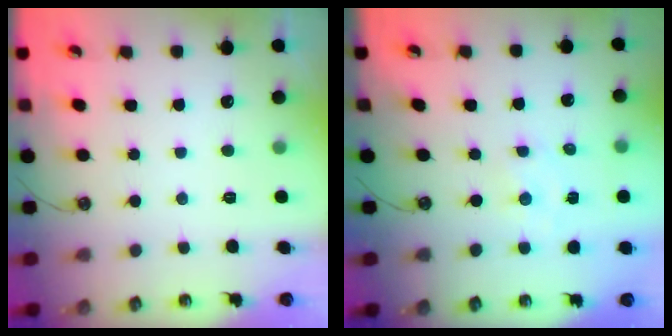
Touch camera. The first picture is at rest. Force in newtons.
{"total": 1.8, "press": 1.7, "slide": 0.3}